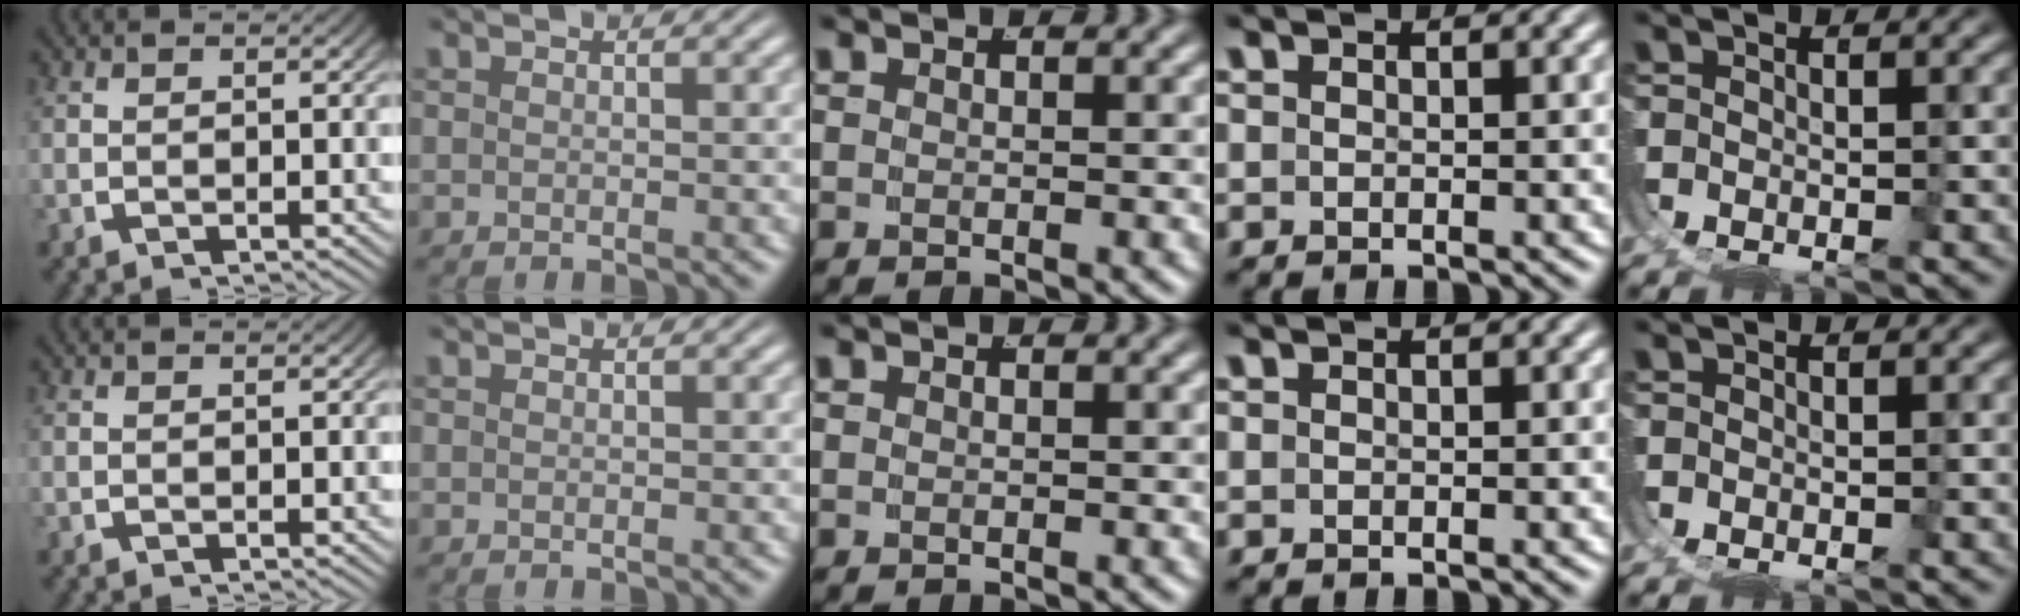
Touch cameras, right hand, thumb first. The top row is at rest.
{}